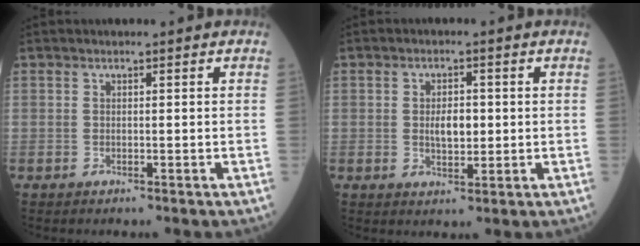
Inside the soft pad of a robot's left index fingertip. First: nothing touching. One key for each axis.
{"total": 3.6, "fx": 0.0, "fy": 1.8, "fz": 3.1, "tx": -0.048, "ty": 0.000, "tz": 0.004}